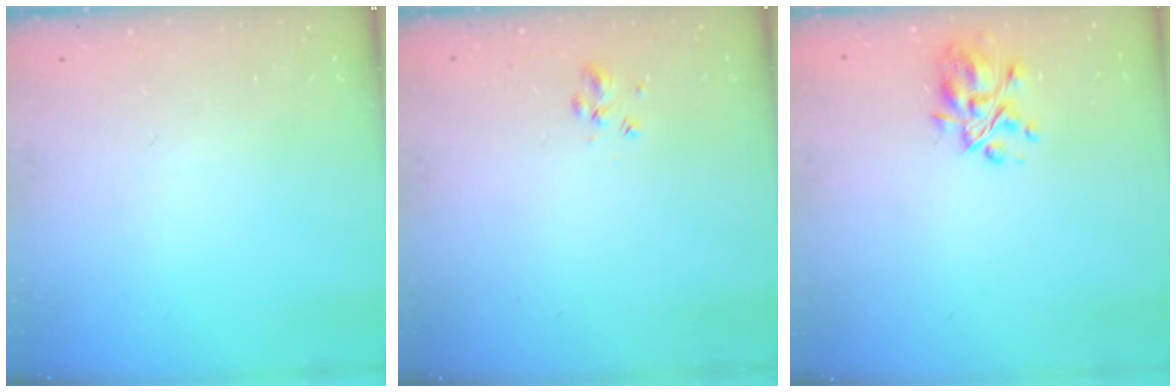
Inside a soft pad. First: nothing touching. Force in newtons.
{"total": 2.9, "press": 2.8, "slide": 1.0}
{"total": 7.4, "press": 6.9, "slide": 2.6}